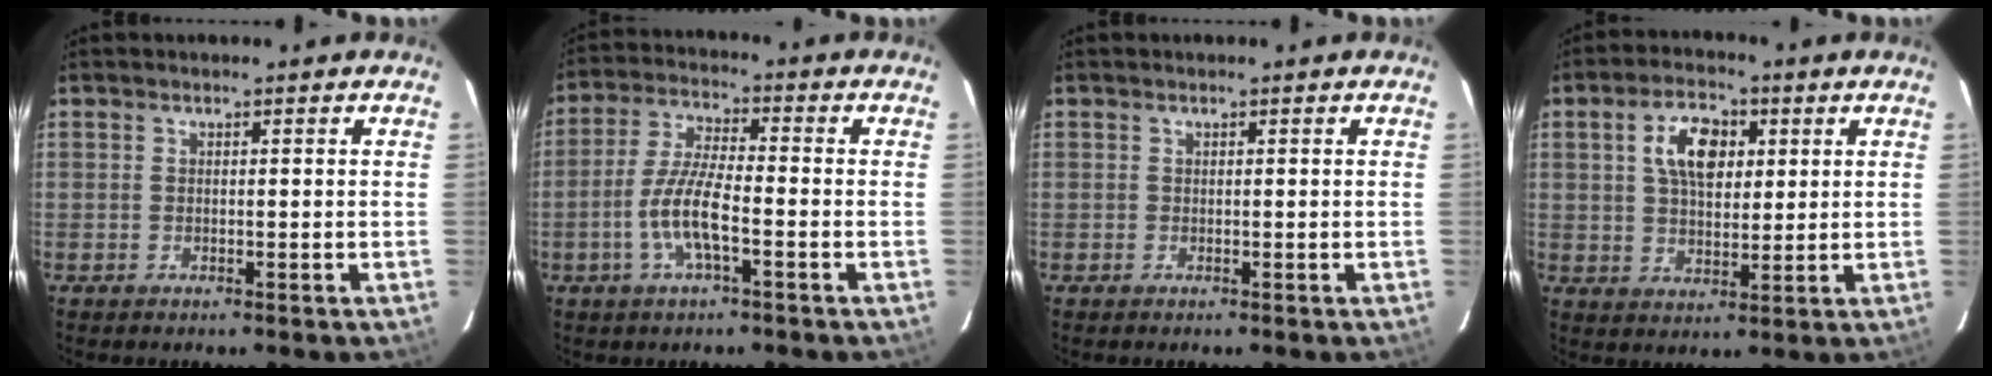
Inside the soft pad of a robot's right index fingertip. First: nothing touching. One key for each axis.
{"total": 8.7, "fx": -3.2, "fy": 1.8, "fz": 7.9, "tx": -0.165, "ty": 0.001, "tz": -0.063}
{"total": 0.0}
{"total": 8.8, "fx": 2.7, "fy": 5.0, "fz": 6.7, "tx": -0.118, "ty": 0.021, "tz": 0.050}